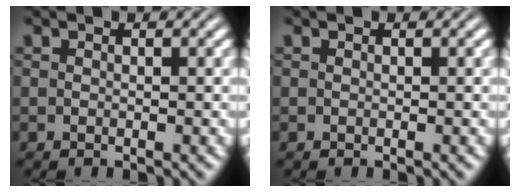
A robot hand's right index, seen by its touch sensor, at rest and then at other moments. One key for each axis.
{"total": 0.0}